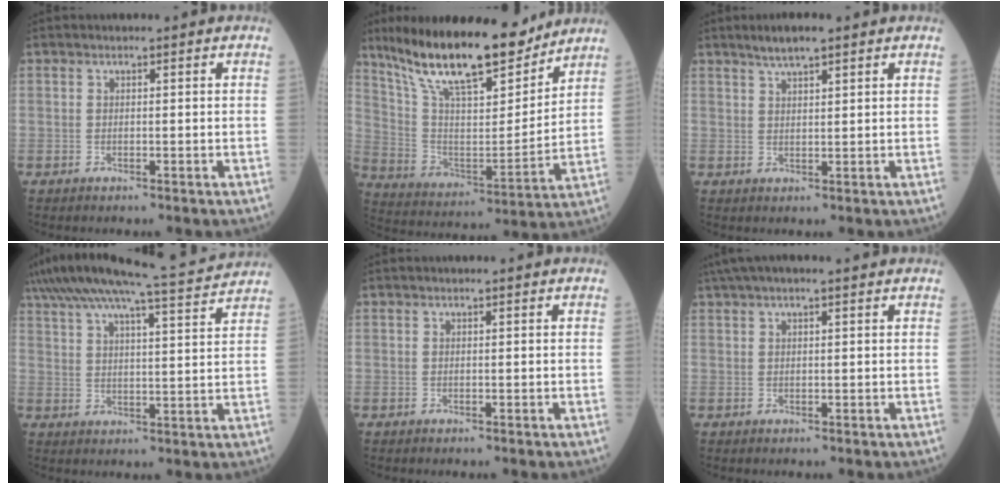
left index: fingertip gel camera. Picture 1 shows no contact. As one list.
[{"total": 20.1, "force": [16.0, 4.5, 11.2], "torque": [-0.195, 0.000, 0.284]}, {"total": 3.9, "force": [2.9, 0.5, 2.5], "torque": [-0.051, 0.012, 0.054]}, {"total": 17.0, "force": [15.4, -0.6, 7.3], "torque": [-0.139, 0.001, 0.219]}, {"total": 0.0}, {"total": 6.8, "force": [5.4, 0.4, 4.2], "torque": [-0.072, 0.045, 0.083]}]